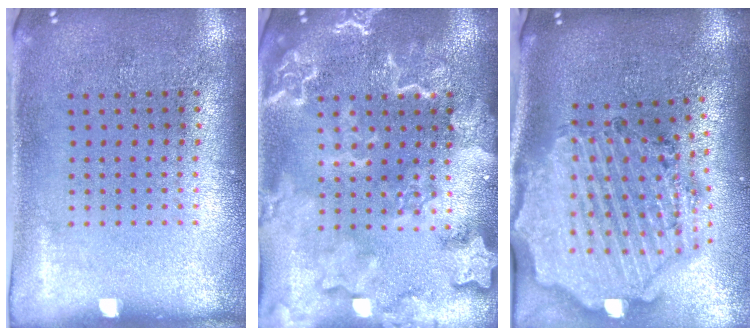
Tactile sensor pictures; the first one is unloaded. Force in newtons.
{"total": 4.7, "press": 4.7, "slide": 0.7}
{"total": 3.2, "press": 2.9, "slide": 1.4}